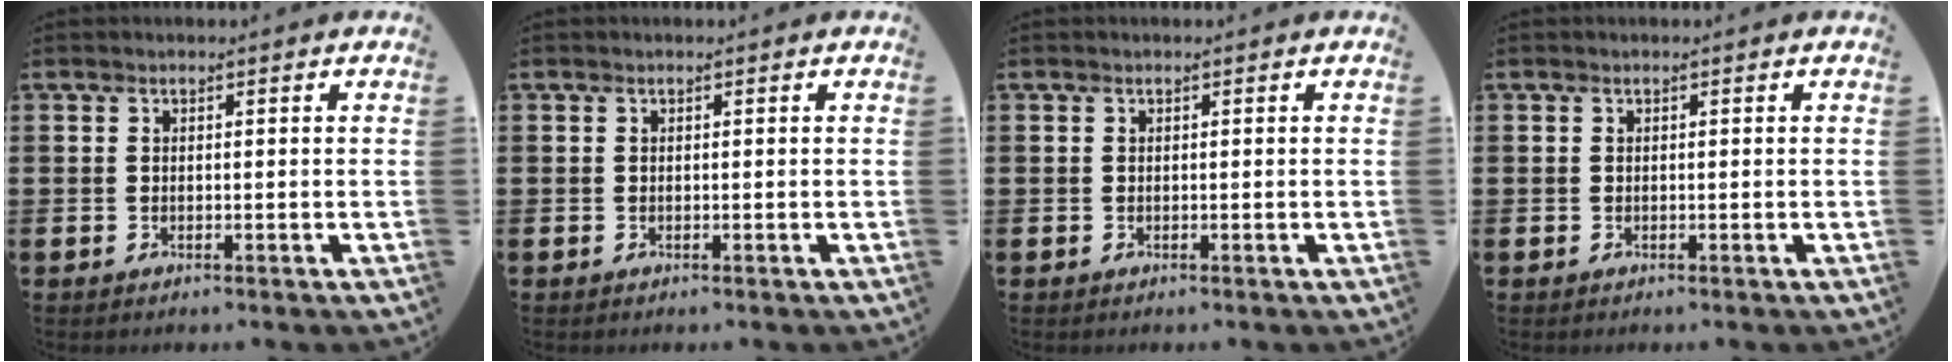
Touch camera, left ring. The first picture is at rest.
{"total": 0.0}
{"total": 0.0}
{"total": 0.0}